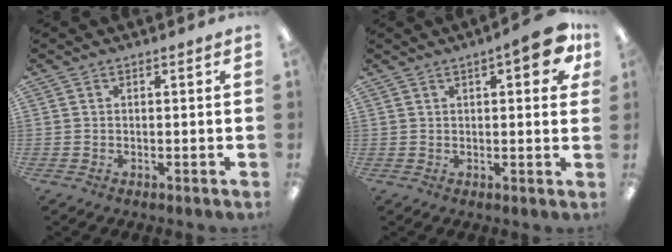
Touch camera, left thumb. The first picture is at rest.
{"total": 8.4, "force": [3.6, 2.8, 7.0], "torque": [-0.087, -0.008, 0.055]}